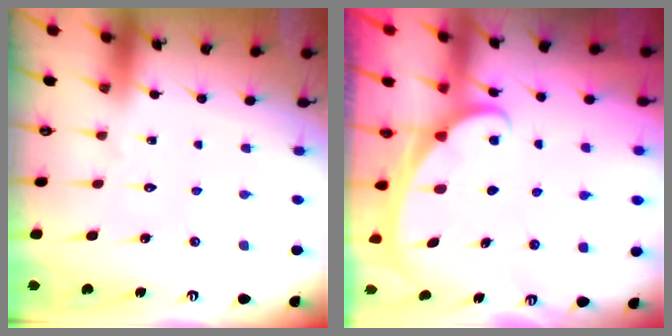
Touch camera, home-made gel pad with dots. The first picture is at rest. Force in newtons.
{"total": 1.9, "press": 1.9, "slide": 0.1}